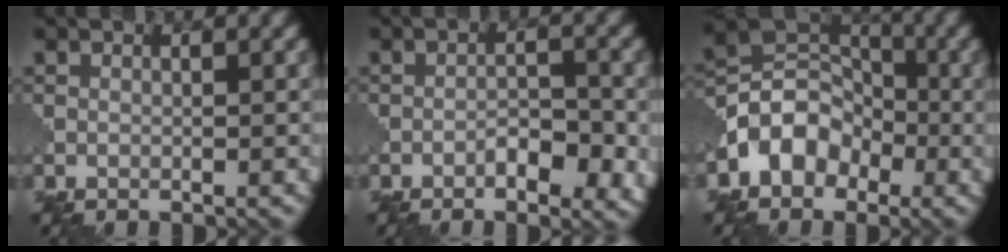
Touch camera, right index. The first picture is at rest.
{"total": 3.5, "force": [-1.5, 1.5, 2.8], "torque": [-0.041, 0.003, -0.024]}
{"total": 5.2, "force": [-2.3, 4.0, 2.4], "torque": [-0.030, 0.009, -0.055]}